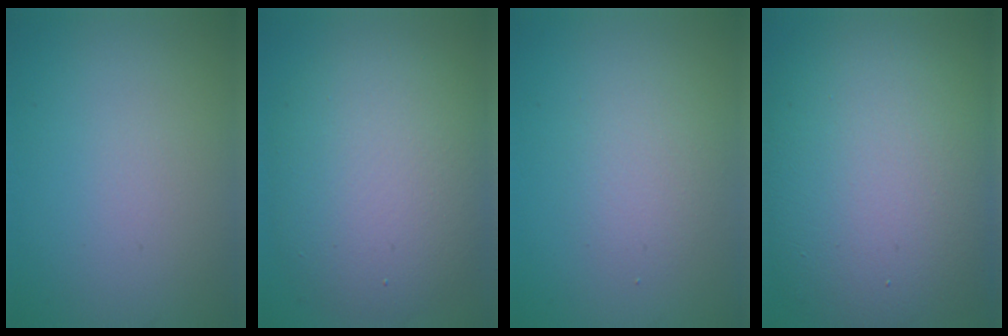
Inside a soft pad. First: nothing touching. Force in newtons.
{"total": 9.0, "press": 9.0, "slide": 0.2}
{"total": 2.1, "press": 2.1, "slide": 0.2}
{"total": 14.8, "press": 14.8, "slide": 1.2}